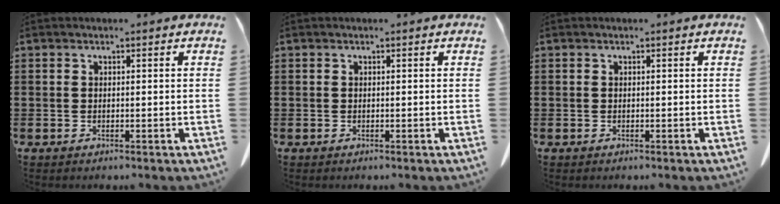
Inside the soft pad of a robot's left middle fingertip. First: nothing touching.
{"total": 0.0}
{"total": 0.0}